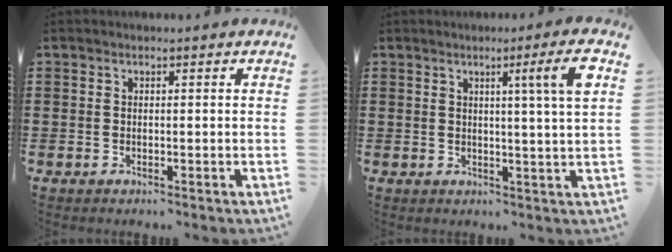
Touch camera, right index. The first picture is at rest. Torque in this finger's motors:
{"motor_torque": [0.96, 0.26, 0.33, 0.08]}